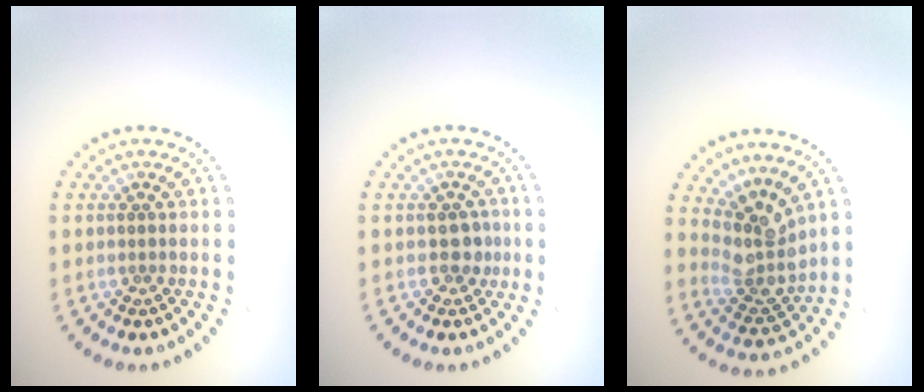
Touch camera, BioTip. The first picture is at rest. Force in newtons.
{"total": 1.6, "press": 1.4, "slide": 0.6}
{"total": 3.9, "press": 2.9, "slide": 2.6}